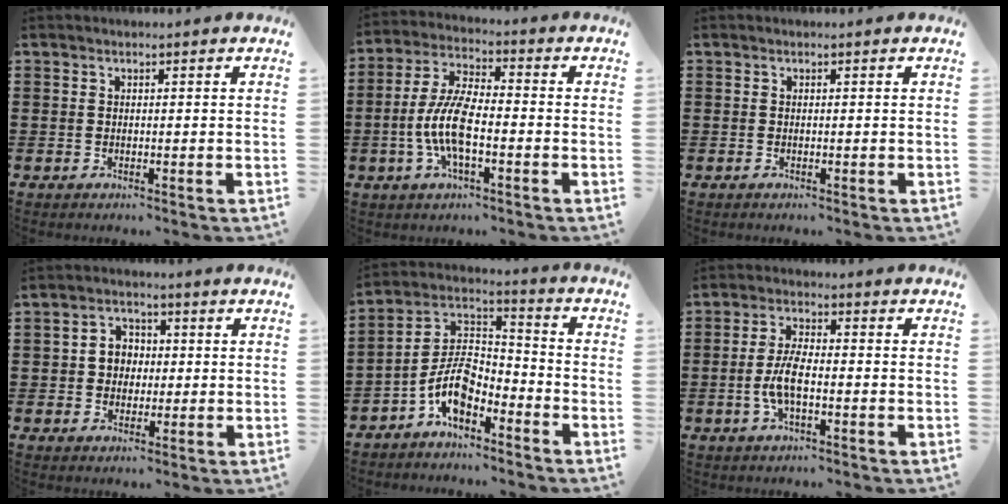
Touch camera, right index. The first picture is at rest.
{"total": 8.6, "force": [-2.1, 3.1, 7.8], "torque": [-0.187, -0.013, -0.049]}
{"total": 0.0}
{"total": 3.9, "force": [-0.1, 3.5, 1.7], "torque": [-0.046, 0.010, -0.005]}
{"total": 8.0, "force": [-4.6, 3.9, 5.3], "torque": [-0.130, -0.009, -0.096]}
{"total": 5.4, "force": [-1.3, 1.9, 4.9], "torque": [-0.112, -0.001, -0.030]}